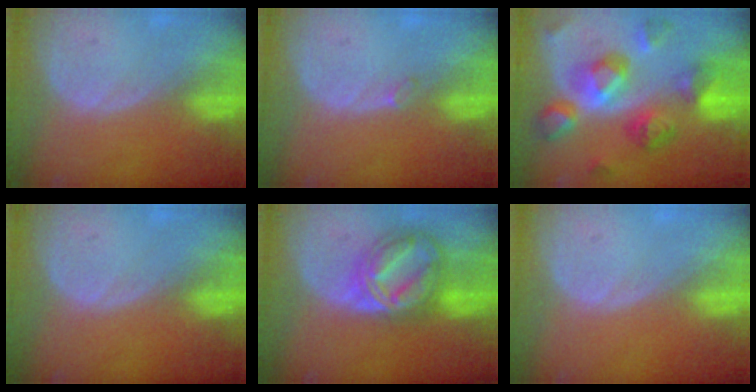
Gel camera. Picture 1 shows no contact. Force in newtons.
{"total": 0.6, "press": 0.6, "slide": 0.1}
{"total": 11.4, "press": 11.4, "slide": 0.9}
{"total": 0.0}
{"total": 8.8, "press": 8.7, "slide": 0.8}
{"total": 0.0}